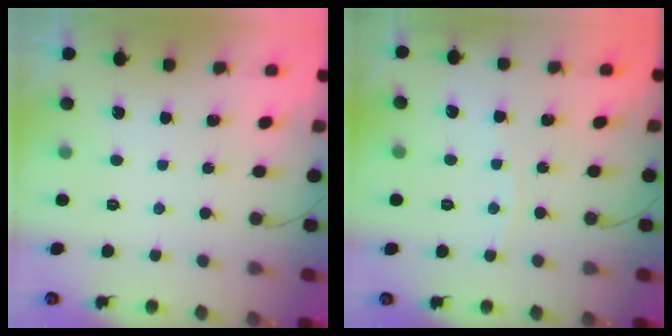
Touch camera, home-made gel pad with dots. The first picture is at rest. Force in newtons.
{"total": 2.9, "press": 2.8, "slide": 0.4}